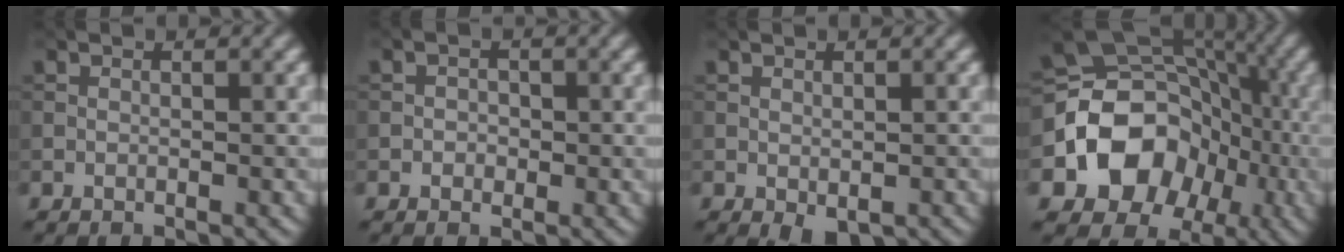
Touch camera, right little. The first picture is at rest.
{"total": 1.1, "force": [-0.3, 1.0, 0.3], "torque": [0.004, -0.003, -0.011]}
{"total": 1.4, "force": [-0.6, 0.7, 1.1], "torque": [-0.019, -0.010, -0.005]}
{"total": 10.4, "force": [-3.1, 8.4, 5.2], "torque": [-0.073, 0.000, -0.062]}